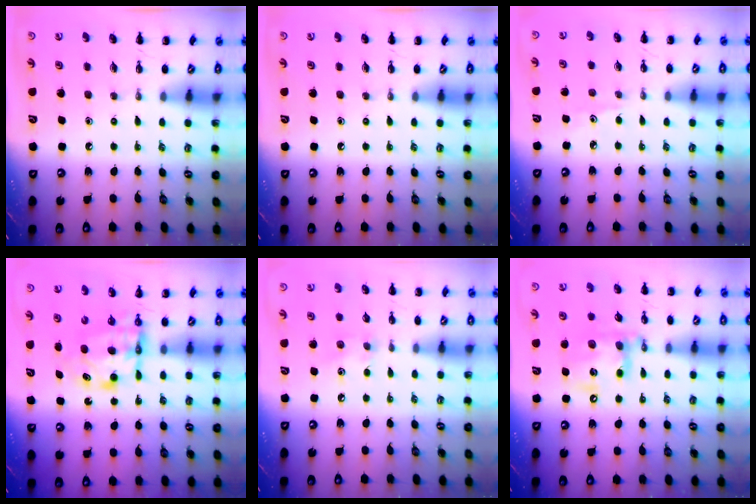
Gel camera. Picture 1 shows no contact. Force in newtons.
{"total": 0.0}
{"total": 2.5, "press": 2.4, "slide": 0.8}
{"total": 6.0, "press": 6.0, "slide": 0.4}
{"total": 5.5, "press": 5.4, "slide": 1.3}
{"total": 15.4, "press": 15.1, "slide": 2.9}